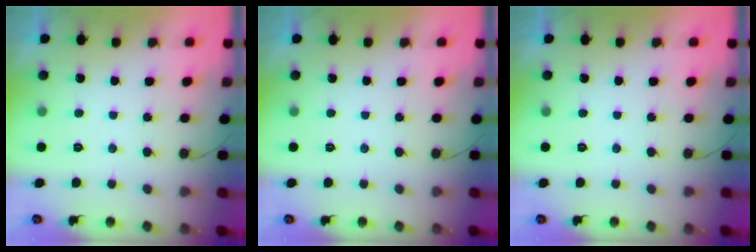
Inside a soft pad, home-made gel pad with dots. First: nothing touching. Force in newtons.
{"total": 0.0}
{"total": 0.0}